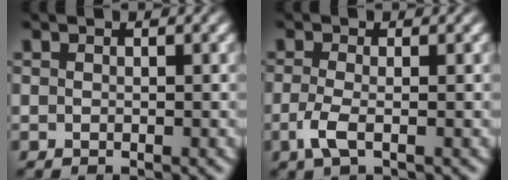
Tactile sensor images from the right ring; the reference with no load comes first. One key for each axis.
{"total": 2.2, "fx": -1.1, "fy": 0.5, "fz": 1.9, "tx": -0.053, "ty": -0.018, "tz": -0.012}